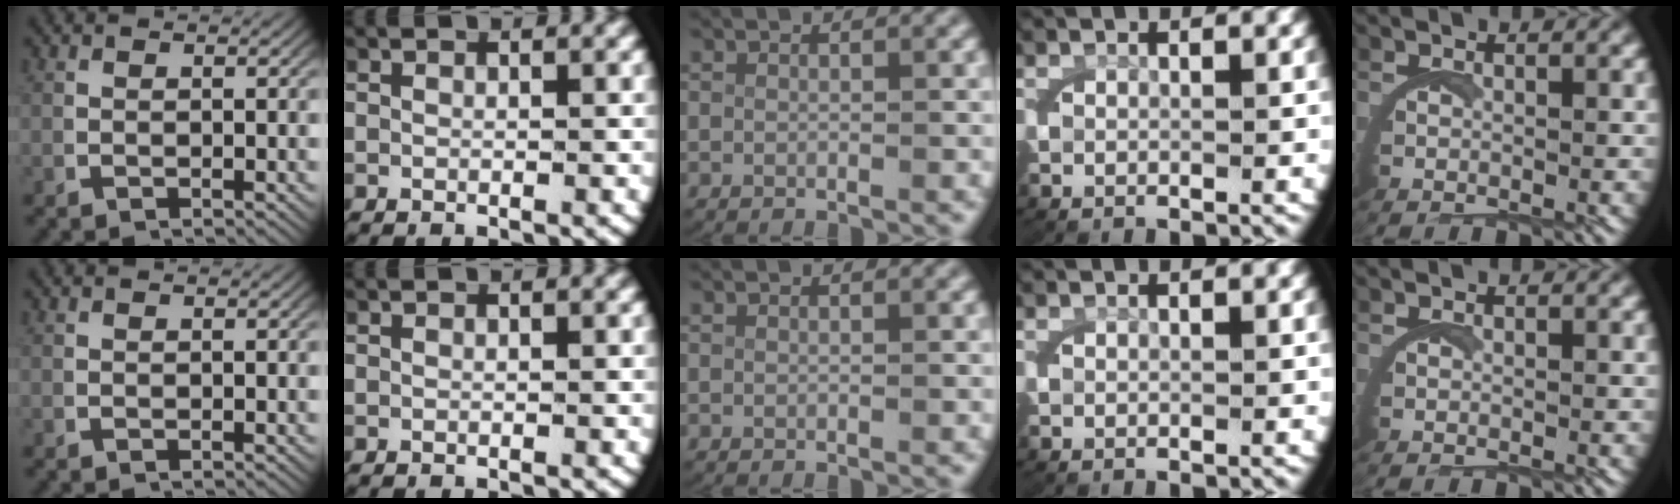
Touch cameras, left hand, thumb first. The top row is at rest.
{}